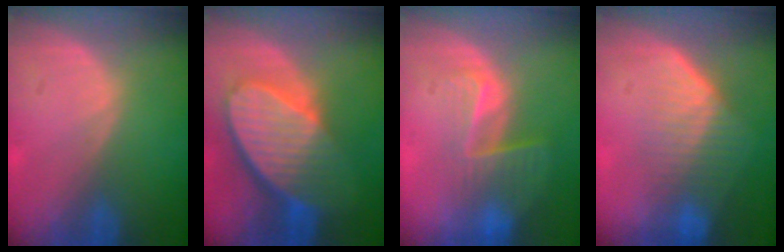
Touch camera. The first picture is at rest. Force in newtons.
{"total": 10.1, "press": 8.9, "slide": 4.8}
{"total": 6.9, "press": 6.0, "slide": 3.5}
{"total": 7.1, "press": 6.2, "slide": 3.3}